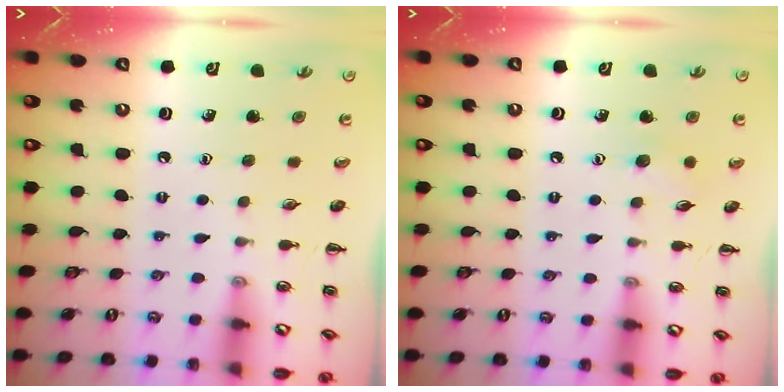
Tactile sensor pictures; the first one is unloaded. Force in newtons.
{"total": 5.3, "press": 5.2, "slide": 1.3}